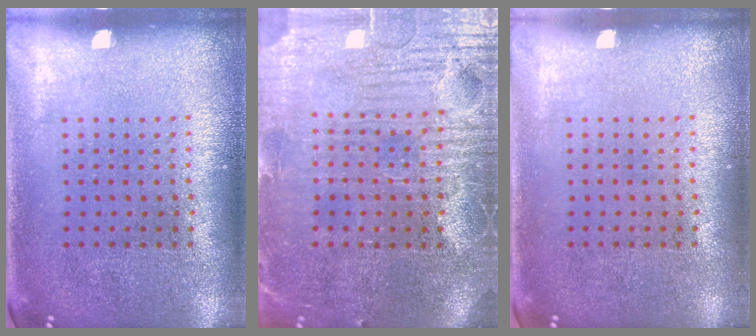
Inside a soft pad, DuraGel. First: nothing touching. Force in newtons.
{"total": 4.0, "press": 3.8, "slide": 1.4}
{"total": 0.0}